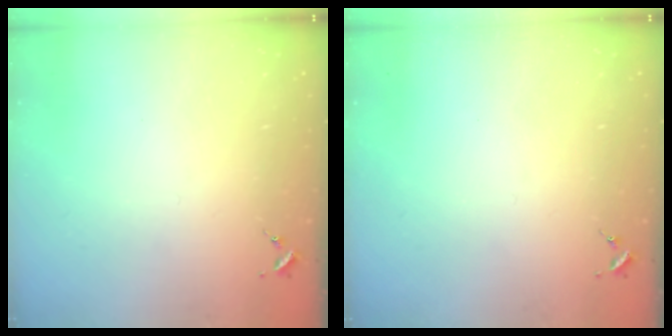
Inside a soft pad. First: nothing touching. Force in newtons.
{"total": 0.0}